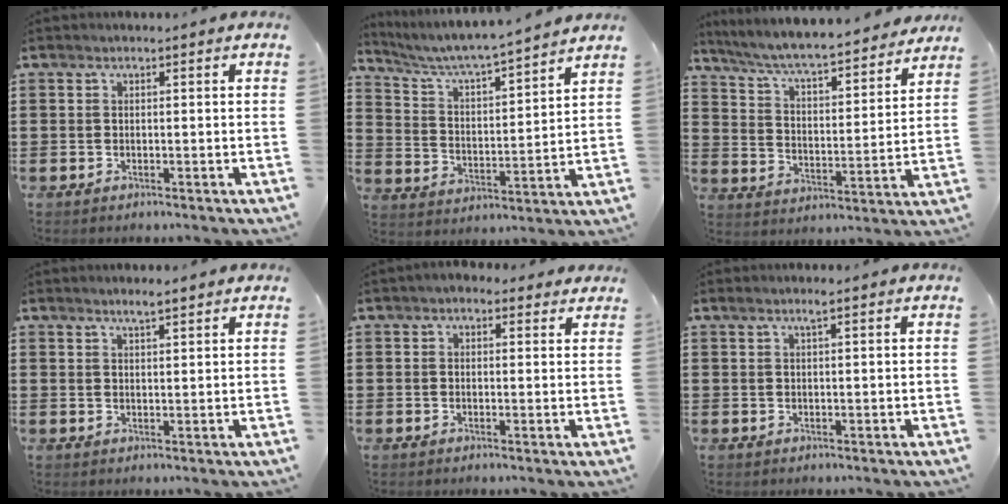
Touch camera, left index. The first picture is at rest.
{"total": 4.9, "force": [4.6, -0.2, 1.7], "torque": [-0.057, -0.037, 0.070]}
{"total": 6.4, "force": [6.0, 0.3, 2.2], "torque": [-0.070, -0.047, 0.098]}
{"total": 2.3, "force": [1.9, 0.1, 1.2], "torque": [-0.026, 0.001, 0.034]}
{"total": 2.1, "force": [1.3, 1.4, 0.8], "torque": [-0.020, 0.010, 0.023]}
{"total": 1.6, "force": [0.8, 0.1, 1.3], "torque": [-0.028, -0.001, 0.015]}